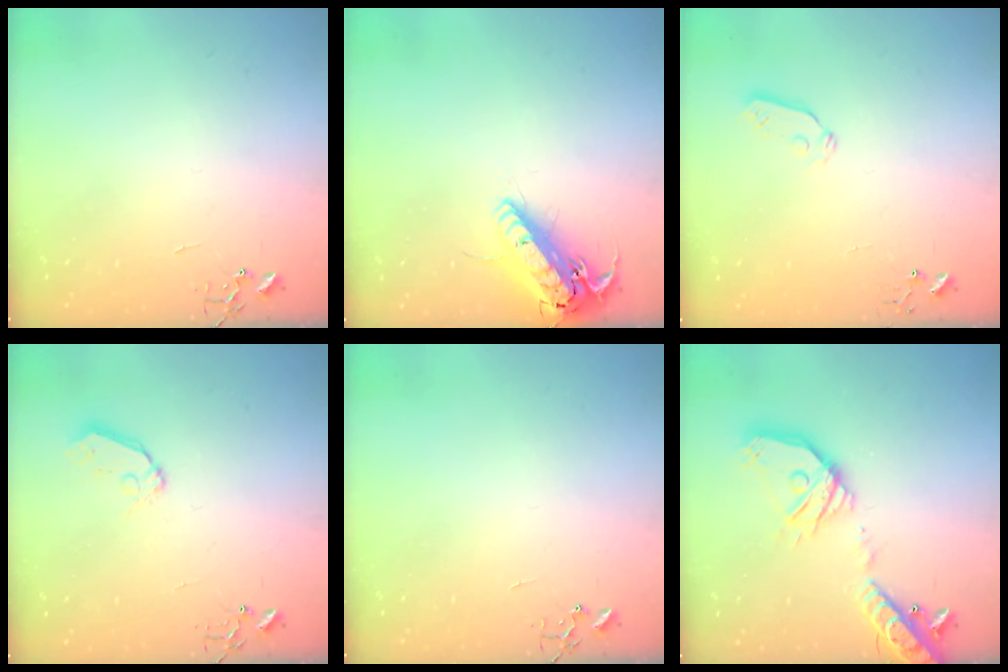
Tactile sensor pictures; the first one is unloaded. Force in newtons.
{"total": 16.5, "press": 16.3, "slide": 3.0}
{"total": 5.0, "press": 4.9, "slide": 0.6}
{"total": 6.9, "press": 6.9, "slide": 0.5}
{"total": 0.0}
{"total": 21.9, "press": 21.6, "slide": 3.8}